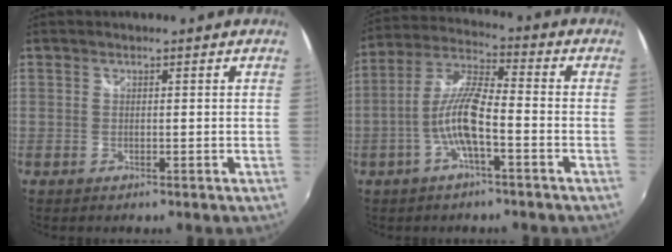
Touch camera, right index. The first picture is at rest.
{"total": 9.3, "force": [-3.3, 1.7, 8.6], "torque": [-0.186, 0.008, -0.062]}